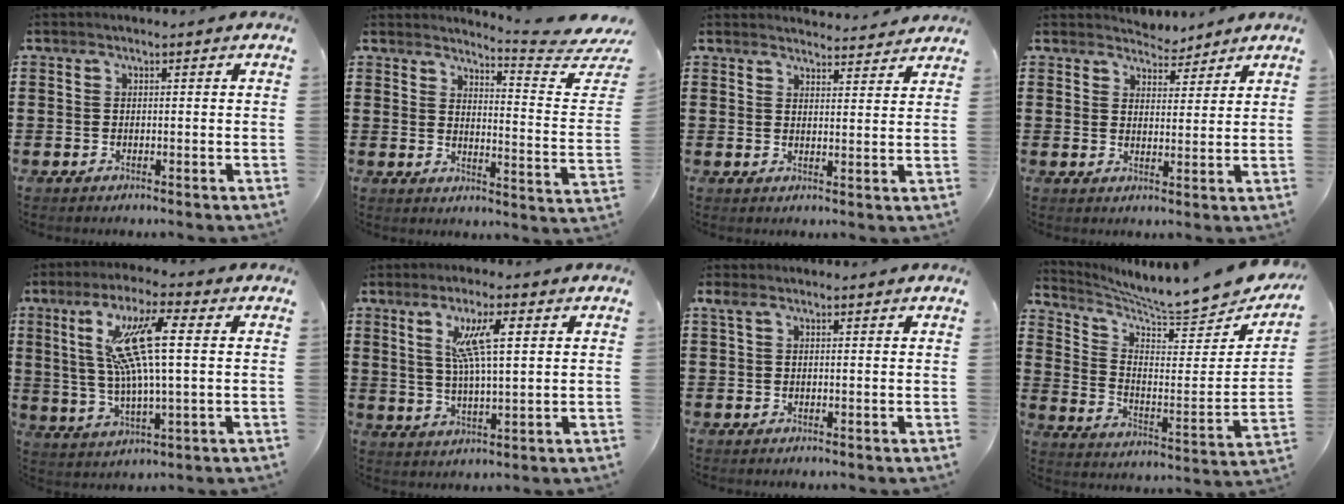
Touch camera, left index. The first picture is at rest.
{"total": 5.1, "force": [4.5, -0.6, 2.3], "torque": [-0.045, -0.049, 0.065]}
{"total": 3.3, "force": [3.3, 0.1, -0.1], "torque": [0.000, -0.020, 0.058]}
{"total": 3.6, "force": [3.6, 0.7, -0.3], "torque": [-0.007, -0.010, 0.067]}
{"total": 12.6, "force": [3.6, 2.5, 11.9], "torque": [-0.258, -0.002, 0.051]}
{"total": 8.1, "force": [3.3, 1.8, 7.2], "torque": [-0.143, 0.005, 0.053]}
{"total": 1.2, "force": [0.7, 0.5, 0.8], "torque": [-0.020, 0.004, 0.012]}
{"total": 6.6, "force": [6.3, -0.2, 2.0], "torque": [-0.057, -0.070, 0.097]}